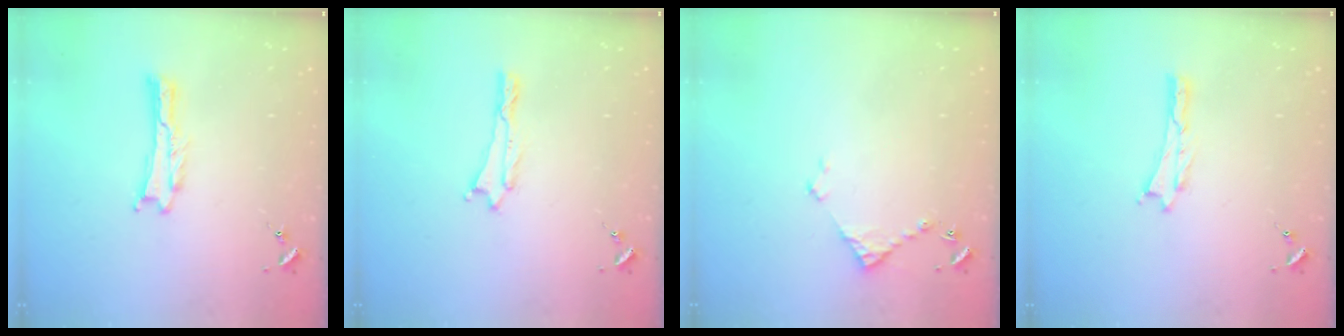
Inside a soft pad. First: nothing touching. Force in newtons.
{"total": 0.0}
{"total": 3.7, "press": 3.6, "slide": 0.3}
{"total": 0.0}